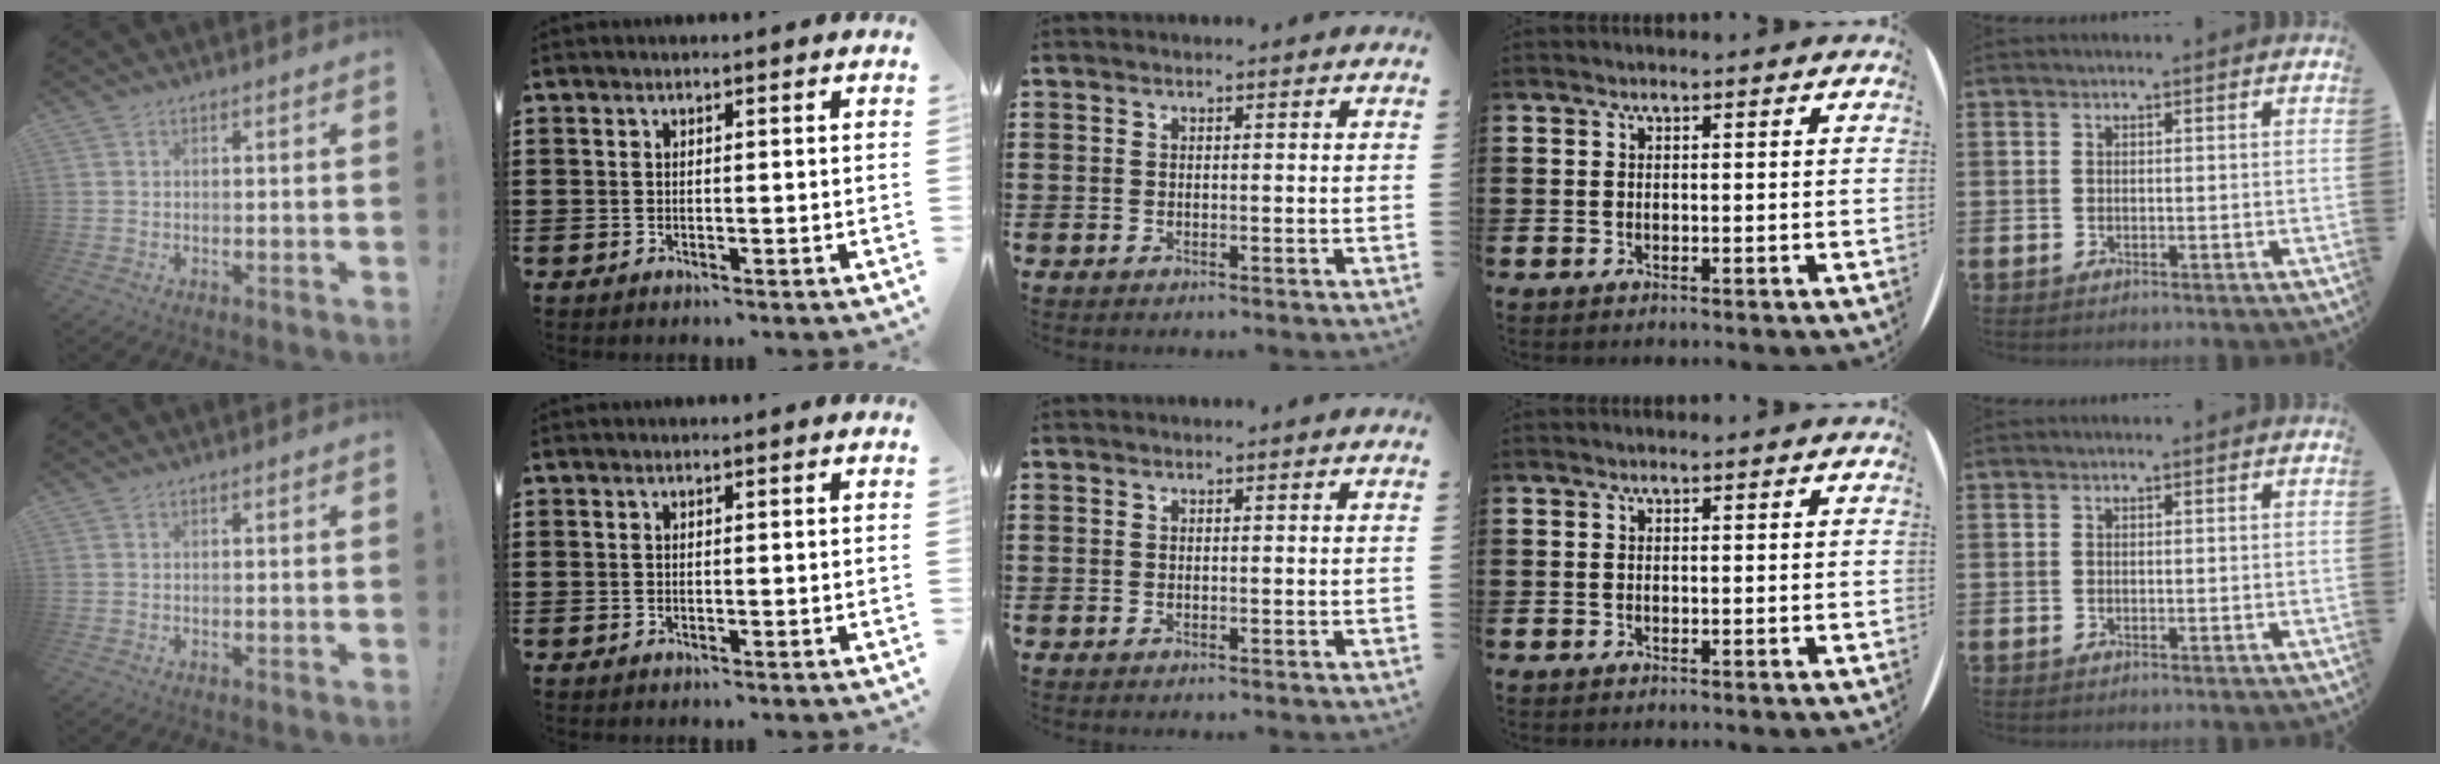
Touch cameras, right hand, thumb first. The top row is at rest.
{}